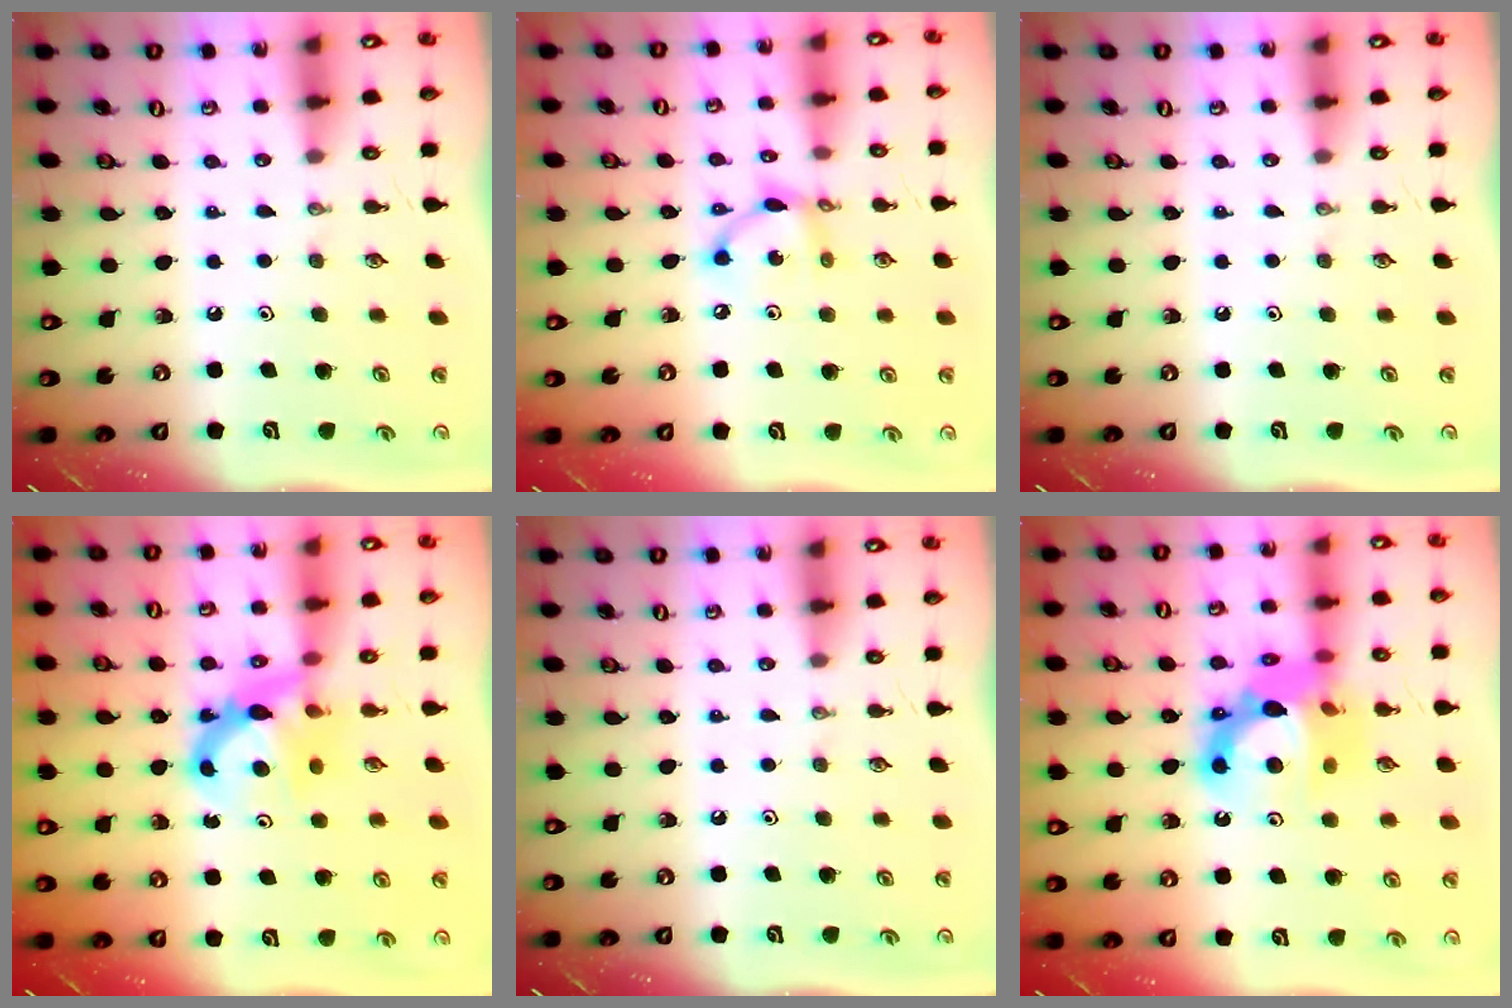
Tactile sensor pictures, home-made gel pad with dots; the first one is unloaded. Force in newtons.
{"total": 9.3, "press": 9.3, "slide": 0.5}
{"total": 0.0}
{"total": 7.3, "press": 7.3, "slide": 0.5}
{"total": 0.0}
{"total": 15.1, "press": 15.0, "slide": 1.8}